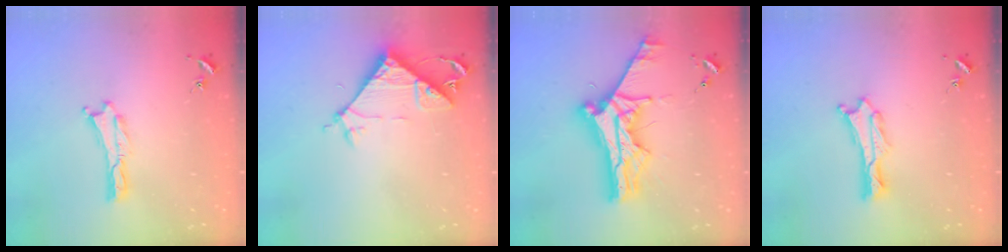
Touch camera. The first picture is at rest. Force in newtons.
{"total": 8.7, "press": 8.7, "slide": 0.4}
{"total": 11.4, "press": 11.4, "slide": 1.1}
{"total": 0.9, "press": 0.9, "slide": 0.2}